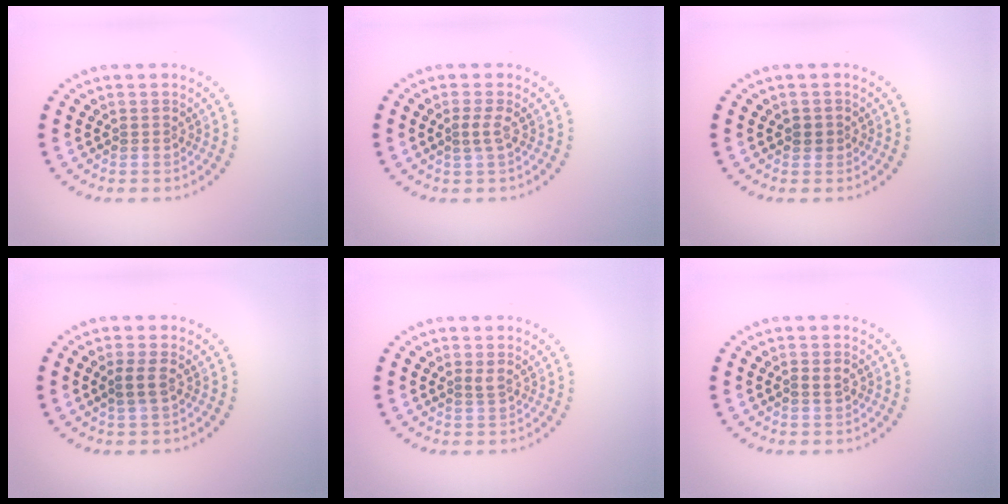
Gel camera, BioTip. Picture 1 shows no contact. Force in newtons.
{"total": 1.1, "press": 0.7, "slide": 0.7}
{"total": 1.0, "press": 1.0, "slide": 0.4}
{"total": 1.3, "press": 1.1, "slide": 0.6}
{"total": 0.9, "press": 0.6, "slide": 0.7}
{"total": 1.1, "press": 1.0, "slide": 0.5}